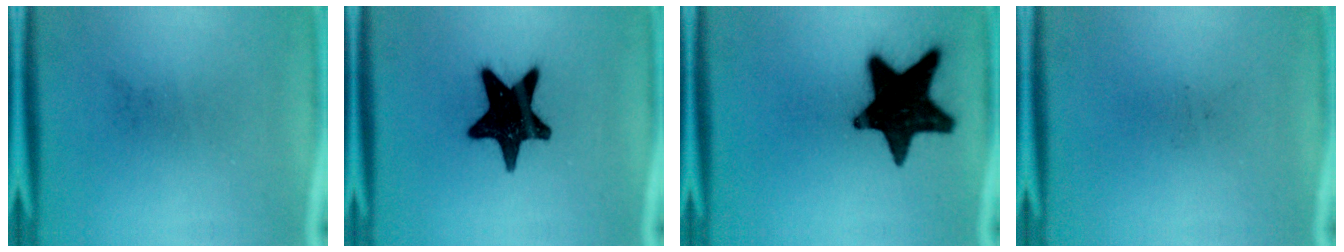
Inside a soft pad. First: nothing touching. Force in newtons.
{"total": 17.9}
{"total": 19.5}
{"total": 0.0}